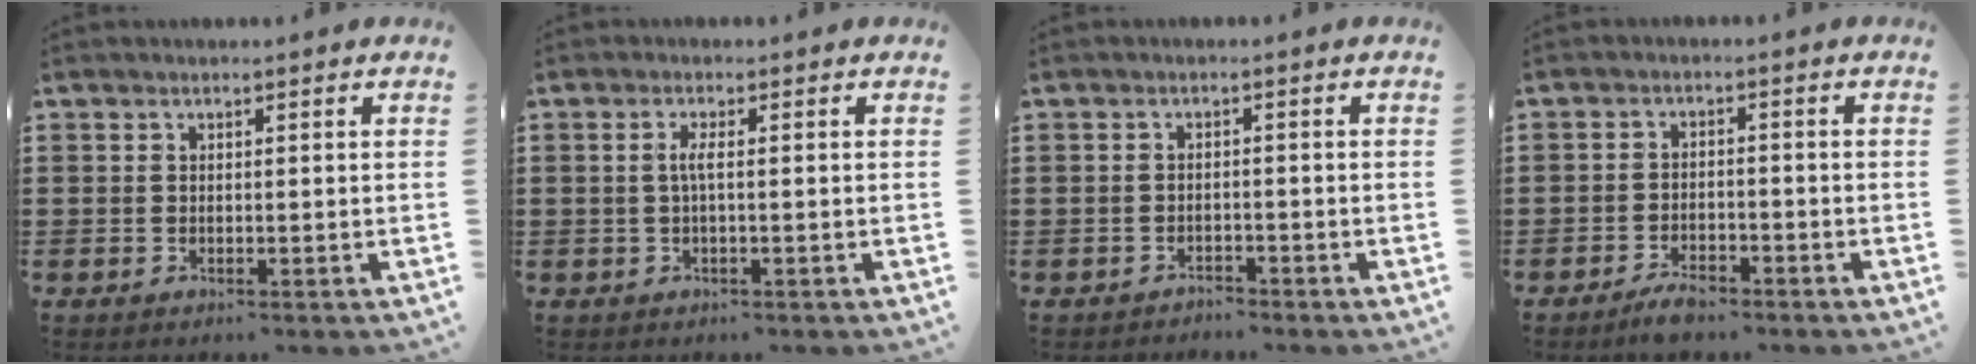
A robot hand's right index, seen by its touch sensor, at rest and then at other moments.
{"total": 2.0, "force": [-0.2, 0.1, 2.0], "torque": [-0.046, -0.004, -0.007]}
{"total": 1.8, "force": [-1.8, 0.2, -0.2], "torque": [-0.004, 0.002, -0.039]}
{"total": 2.6, "force": [-2.3, 0.7, 1.1], "torque": [-0.020, 0.007, -0.045]}